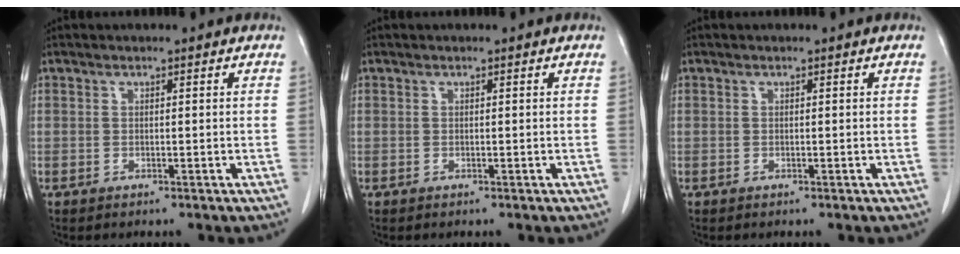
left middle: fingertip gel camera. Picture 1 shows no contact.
{"total": 0.0}
{"total": 0.0}